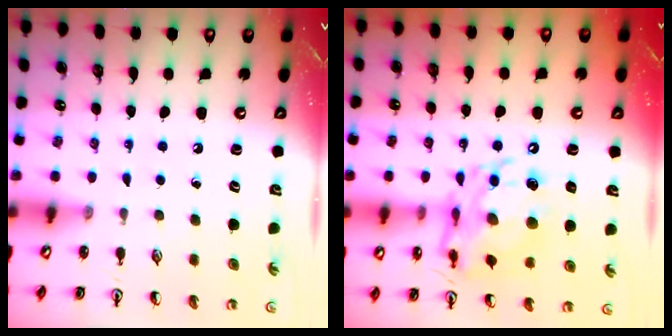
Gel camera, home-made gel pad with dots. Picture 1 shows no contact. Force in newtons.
{"total": 13.7, "press": 13.6, "slide": 1.2}